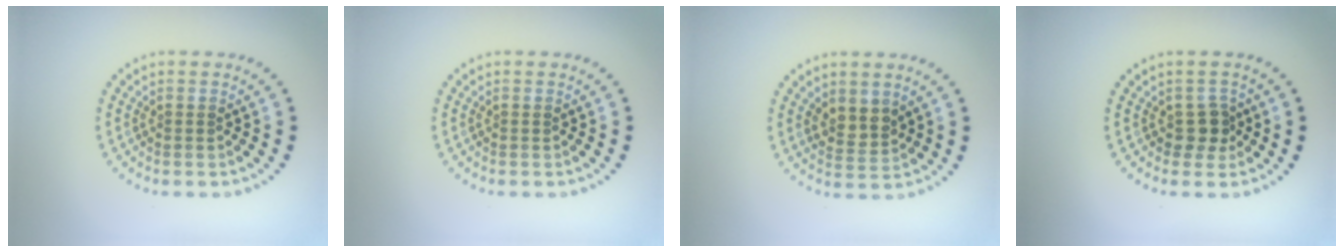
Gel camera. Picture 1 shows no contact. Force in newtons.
{"total": 0.0}
{"total": 2.1, "press": 1.8, "slide": 1.0}
{"total": 1.8, "press": 1.5, "slide": 1.0}